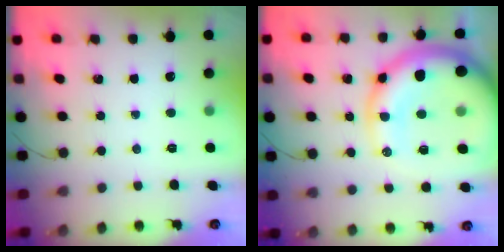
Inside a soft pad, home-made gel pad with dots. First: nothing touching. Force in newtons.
{"total": 22.8, "press": 22.4, "slide": 4.5}